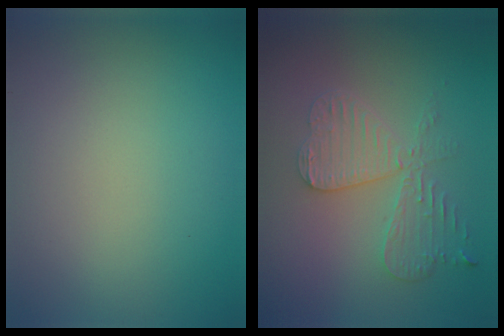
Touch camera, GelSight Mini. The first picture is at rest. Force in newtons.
{"total": 4.3, "press": 3.7, "slide": 2.2}